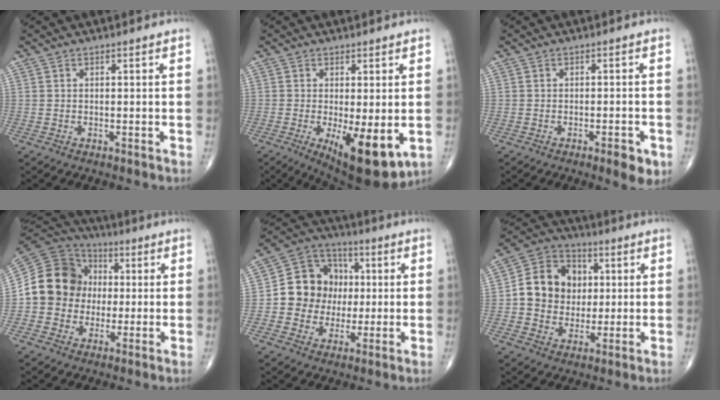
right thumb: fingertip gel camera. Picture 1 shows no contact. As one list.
[{"total": 11.3, "force": [-2.8, 4.0, 10.2], "torque": [-0.147, -0.026, -0.030]}, {"total": 4.1, "force": [-2.0, 1.2, 3.4], "torque": [-0.042, 0.001, -0.024]}, {"total": 15.1, "force": [-0.2, 13.7, 6.4], "torque": [-0.091, 0.031, -0.007]}, {"total": 13.6, "force": [0.3, 12.1, 6.2], "torque": [-0.058, 0.027, 0.003]}, {"total": 13.6, "force": [1.3, 11.8, 6.6], "torque": [-0.078, 0.020, 0.019]}]